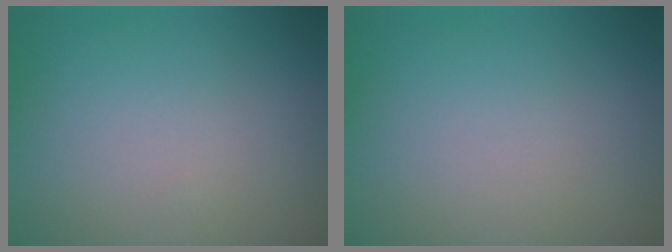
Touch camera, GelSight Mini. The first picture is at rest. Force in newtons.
{"total": 0.0}